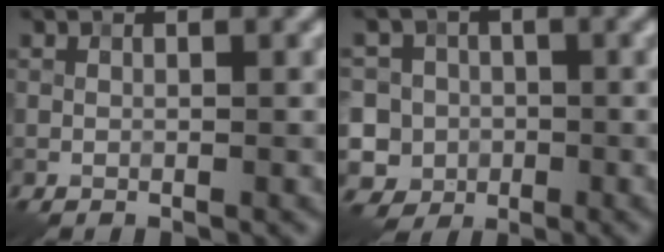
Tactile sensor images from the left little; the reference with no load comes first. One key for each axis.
{"total": 7.4, "fx": -0.9, "fy": 7.0, "fz": 2.1, "tx": -0.039, "ty": 0.021, "tz": -0.058}